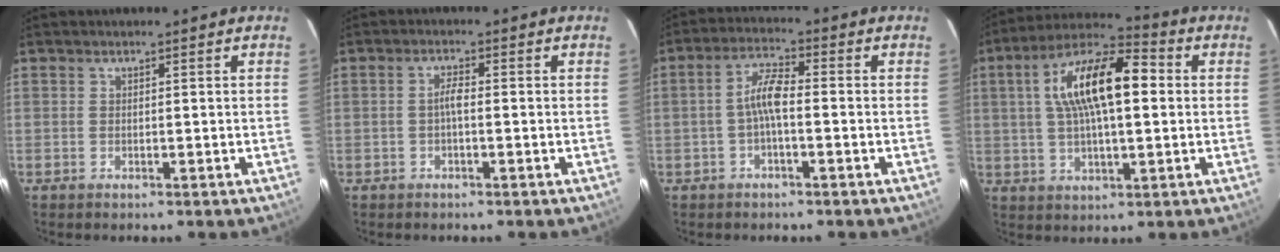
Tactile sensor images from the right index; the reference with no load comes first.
{"total": 1.8, "force": [-0.5, 0.4, 1.7], "torque": [-0.034, 0.007, -0.011]}
{"total": 4.7, "force": [-1.2, 1.1, 4.4], "torque": [-0.093, 0.014, -0.025]}
{"total": 16.0, "force": [2.8, 5.9, 14.6], "torque": [-0.261, 0.026, 0.040]}